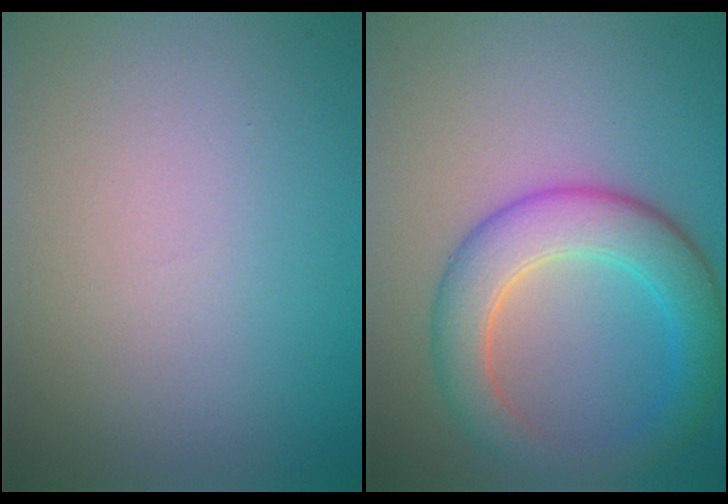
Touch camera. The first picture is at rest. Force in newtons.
{"total": 5.8, "press": 5.8, "slide": 0.2}